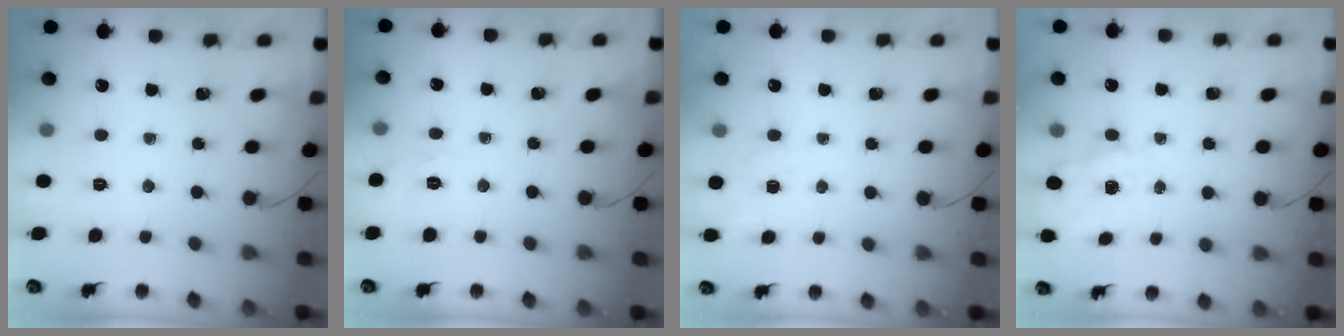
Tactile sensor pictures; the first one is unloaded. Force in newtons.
{"total": 1.7, "press": 0.0, "slide": 1.7}
{"total": 3.3, "press": 2.6, "slide": 1.9}
{"total": 7.0, "press": 7.0, "slide": 0.9}